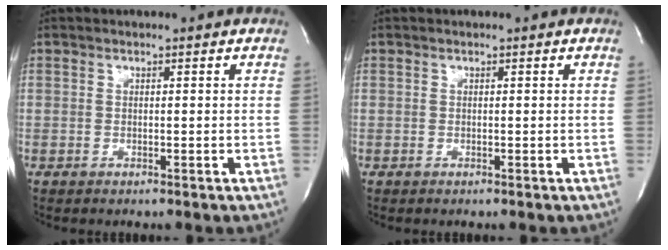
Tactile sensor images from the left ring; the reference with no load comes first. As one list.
[{"total": 0.0}]